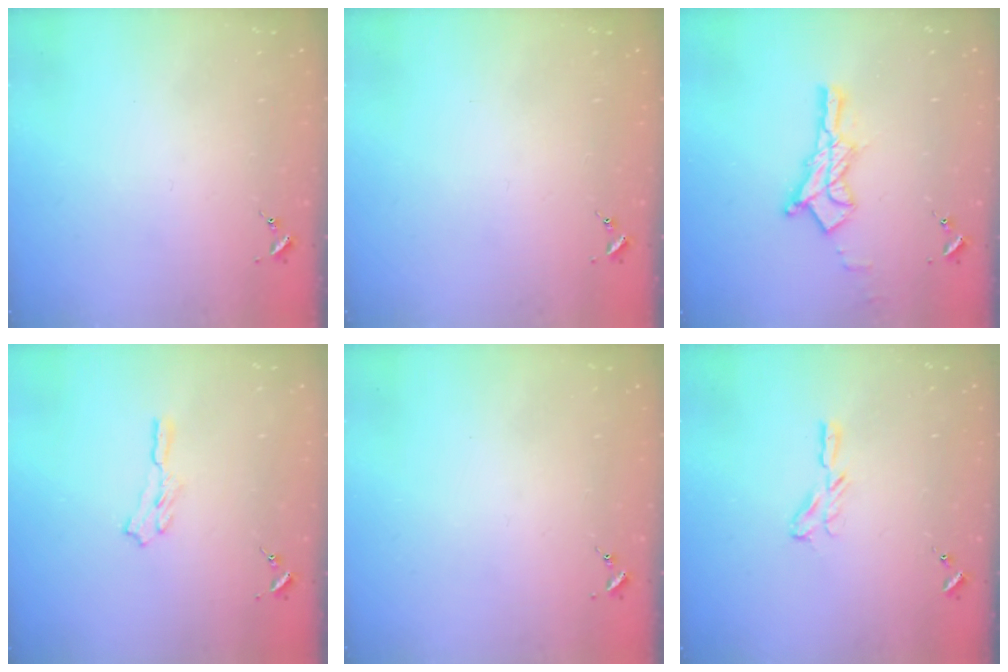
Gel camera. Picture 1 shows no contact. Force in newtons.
{"total": 0.0}
{"total": 12.9, "press": 12.8, "slide": 1.0}
{"total": 3.9, "press": 3.9, "slide": 0.4}
{"total": 0.0}
{"total": 5.9, "press": 5.9, "slide": 0.5}